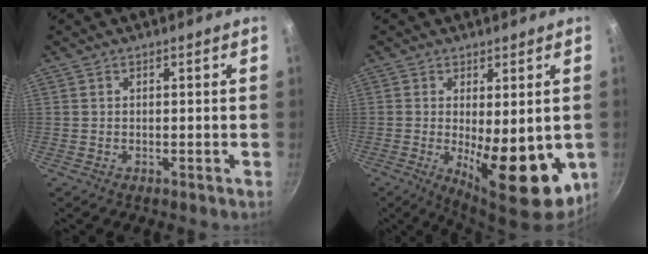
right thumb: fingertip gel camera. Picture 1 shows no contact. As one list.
[{"total": 14.9, "force": [-2.5, 5.6, 13.6], "torque": [-0.169, -0.016, -0.018]}]